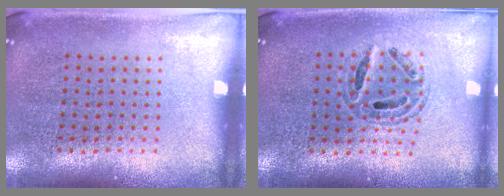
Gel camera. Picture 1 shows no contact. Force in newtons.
{"total": 0.6, "press": 0.6, "slide": 0.2}